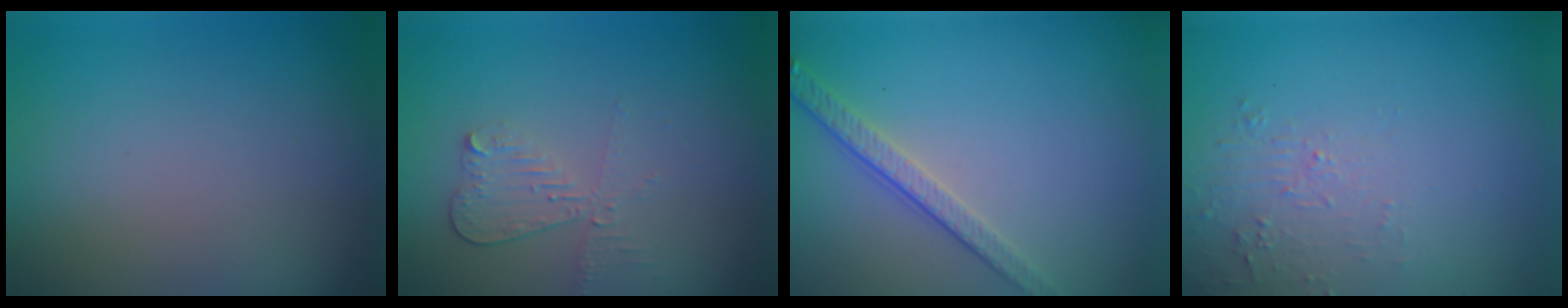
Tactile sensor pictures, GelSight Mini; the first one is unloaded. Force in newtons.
{"total": 2.3, "press": 2.1, "slide": 0.8}
{"total": 2.8, "press": 2.5, "slide": 1.2}
{"total": 1.6, "press": 0.4, "slide": 1.6}